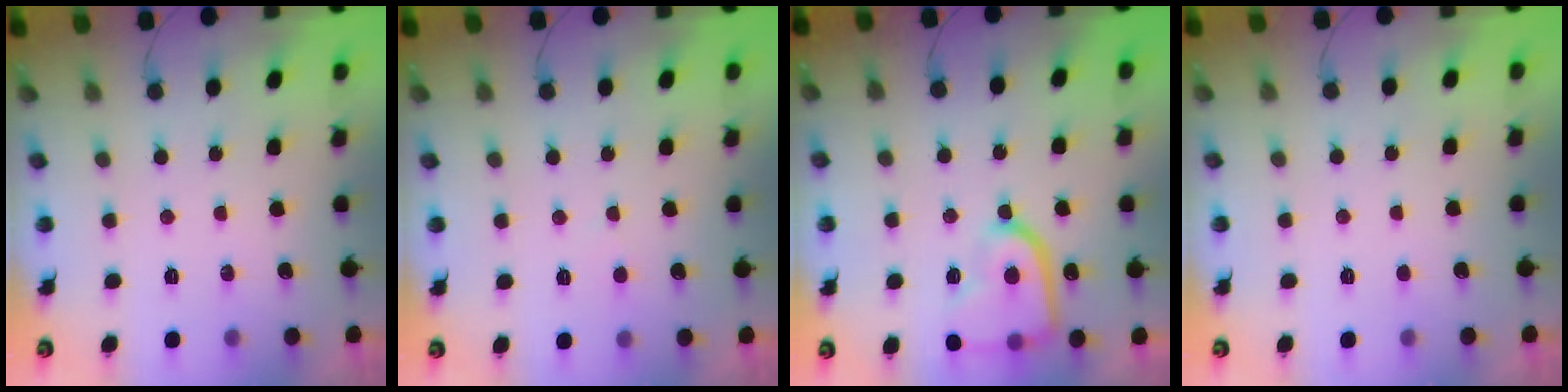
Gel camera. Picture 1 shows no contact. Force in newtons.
{"total": 2.7, "press": 2.7, "slide": 0.2}
{"total": 15.2, "press": 15.1, "slide": 1.3}
{"total": 1.6, "press": 1.6, "slide": 0.2}